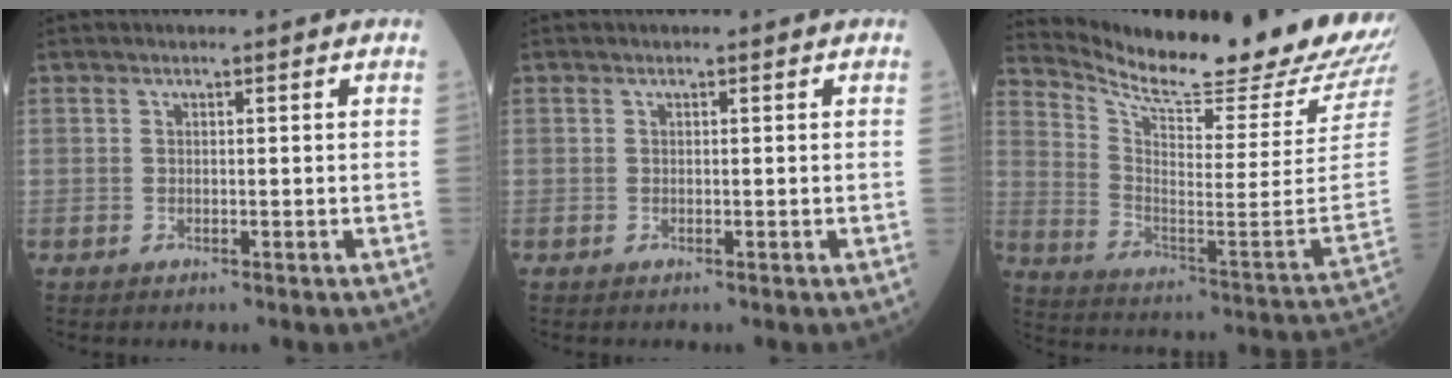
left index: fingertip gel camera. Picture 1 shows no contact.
{"total": 0.0}
{"total": 24.4, "force": [22.6, 1.0, 9.2], "torque": [-0.172, -0.115, 0.313]}